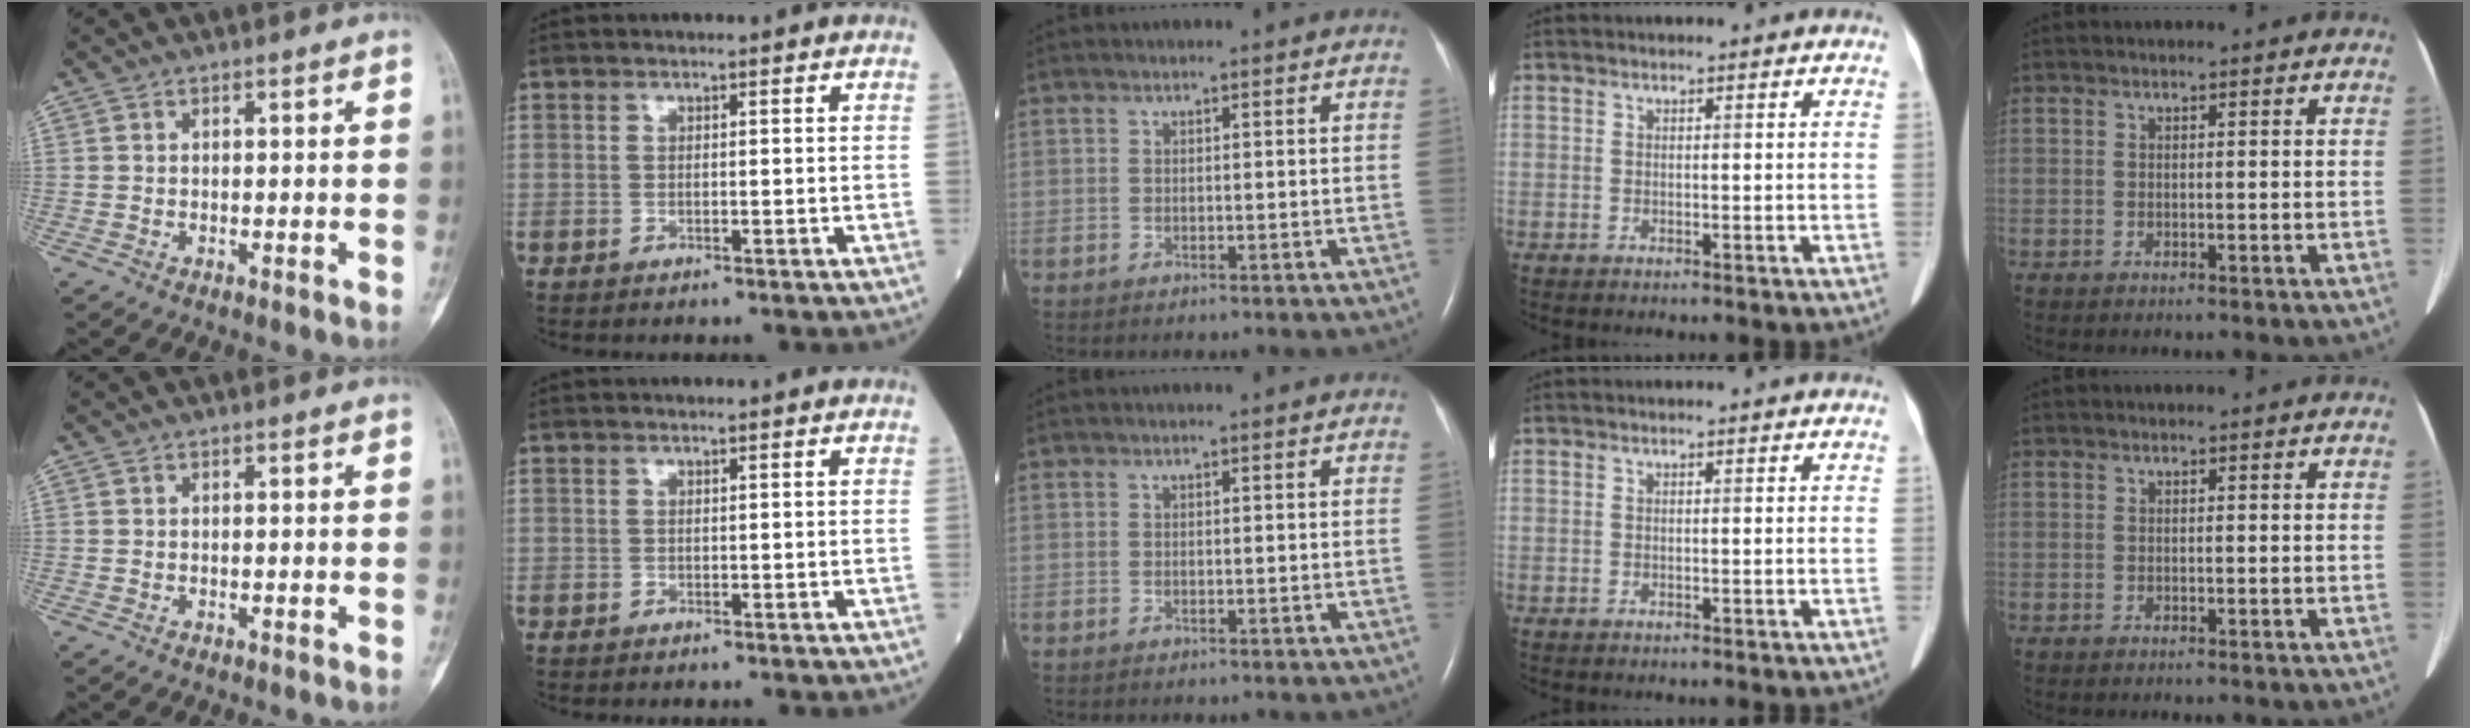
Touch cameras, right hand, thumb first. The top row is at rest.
{}